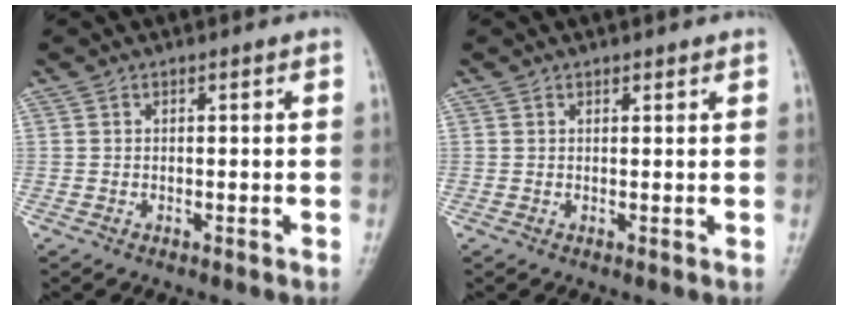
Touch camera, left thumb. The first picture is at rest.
{"total": 0.7, "force": [0.6, 0.3, 0.2], "torque": [-0.001, -0.005, 0.009]}